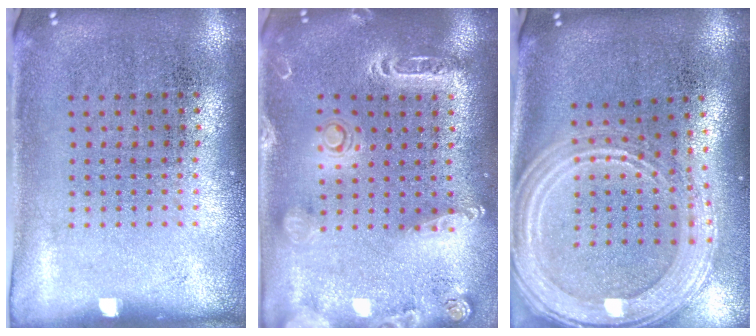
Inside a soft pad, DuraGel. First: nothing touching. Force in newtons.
{"total": 2.0, "press": 1.9, "slide": 0.6}
{"total": 2.9, "press": 2.3, "slide": 1.7}